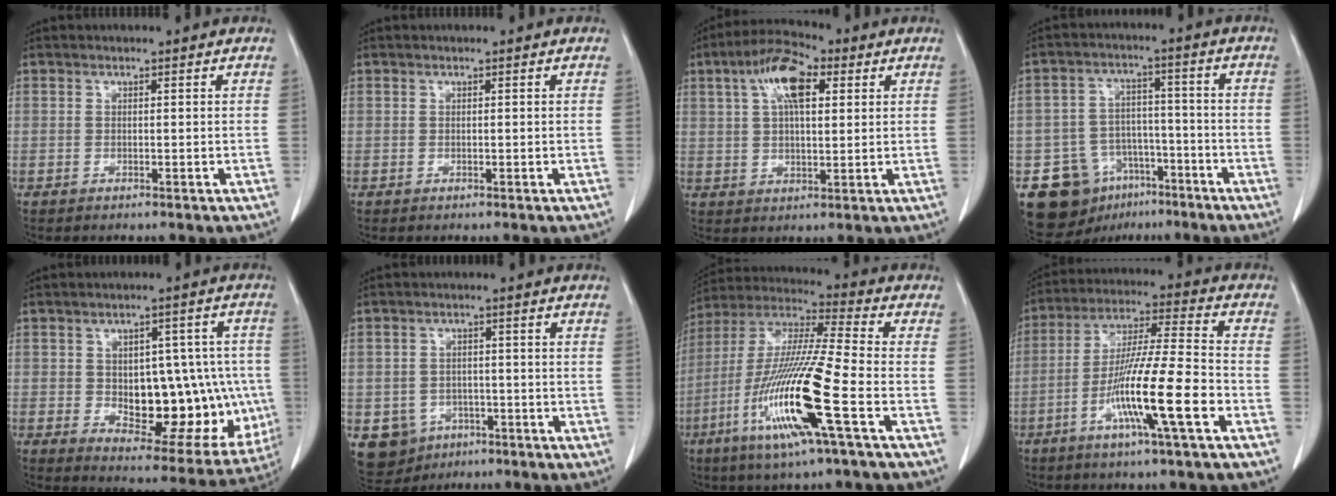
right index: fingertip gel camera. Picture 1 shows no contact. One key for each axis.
{"total": 0.0}
{"total": 9.4, "fx": 3.6, "fy": 3.7, "fz": 7.9, "tx": -0.154, "ty": 0.023, "tz": 0.062}
{"total": 11.7, "fx": -6.6, "fy": 8.7, "fz": 4.0, "tx": -0.063, "ty": 0.033, "tz": -0.096}
{"total": 18.3, "fx": -1.5, "fy": 9.2, "fz": 15.7, "tx": -0.191, "ty": 0.020, "tz": 0.011}
{"total": 7.3, "fx": -3.3, "fy": 6.3, "fz": 1.6, "tx": -0.036, "ty": 0.005, "tz": -0.040}
{"total": 18.1, "fx": -6.7, "fy": 0.0, "fz": 16.8, "tx": -0.349, "ty": -0.025, "tz": -0.135}
{"total": 14.2, "fx": -5.5, "fy": -0.2, "fz": 13.1, "tx": -0.242, "ty": -0.008, "tz": -0.103}